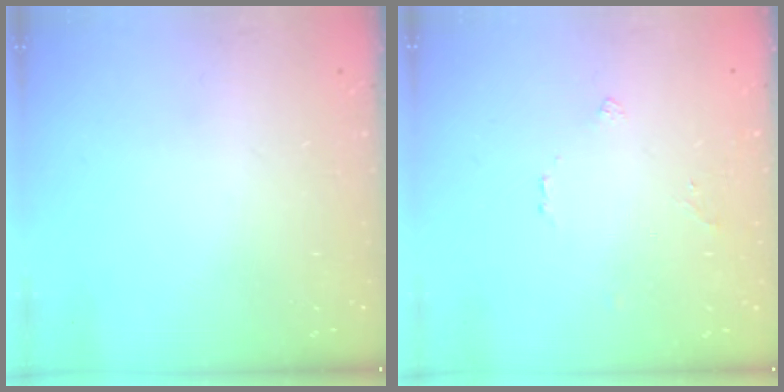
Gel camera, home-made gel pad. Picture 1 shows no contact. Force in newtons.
{"total": 1.5, "press": 1.4, "slide": 0.2}